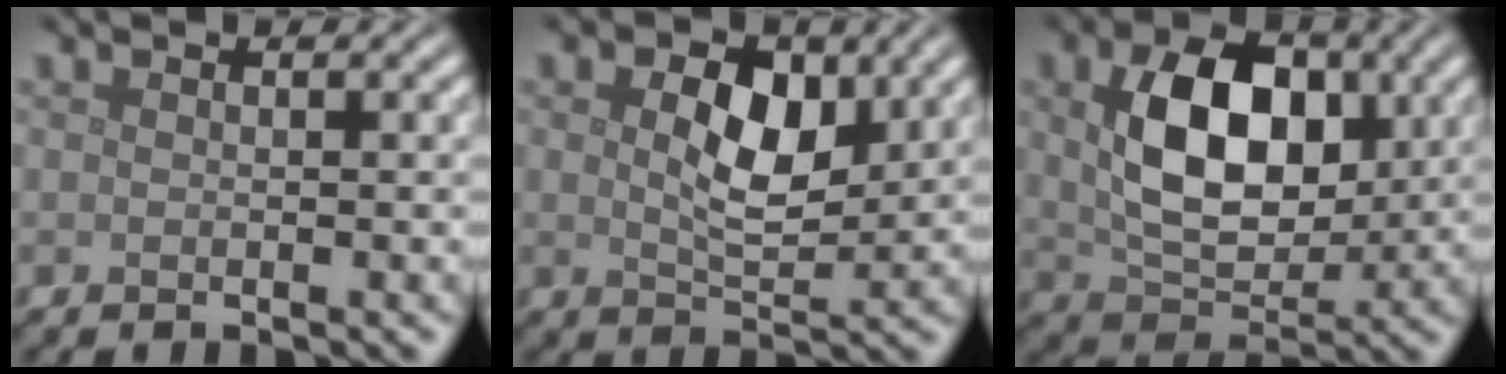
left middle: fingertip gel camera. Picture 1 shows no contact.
{"total": 5.2, "force": [1.4, 2.9, 4.0], "torque": [-0.072, -0.002, 0.023]}
{"total": 8.4, "force": [1.5, 5.2, 6.3], "torque": [-0.115, 0.000, 0.031]}